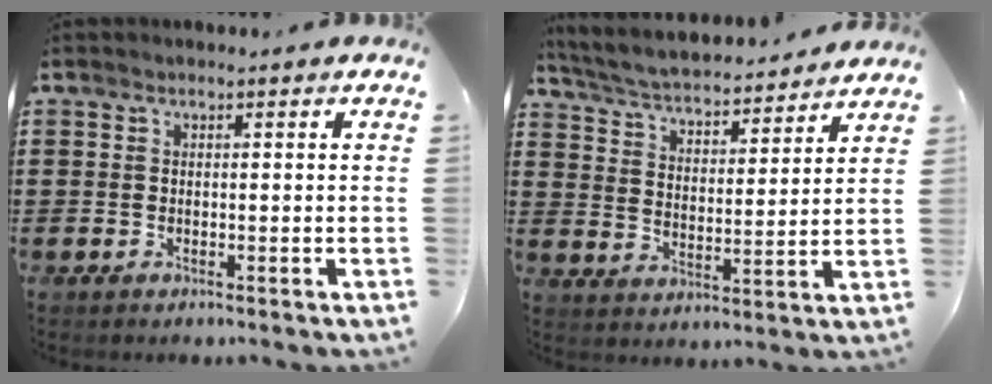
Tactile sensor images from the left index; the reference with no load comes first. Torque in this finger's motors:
{"motor_torque": [1.30, -0.84, 0.23, 0.09]}